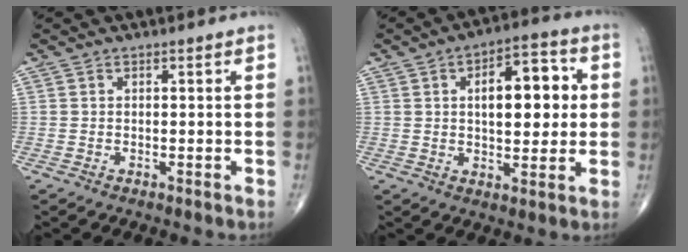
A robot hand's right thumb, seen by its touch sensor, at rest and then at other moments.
{"total": 12.9, "force": [2.2, 6.4, 11.0], "torque": [-0.124, 0.010, 0.029]}